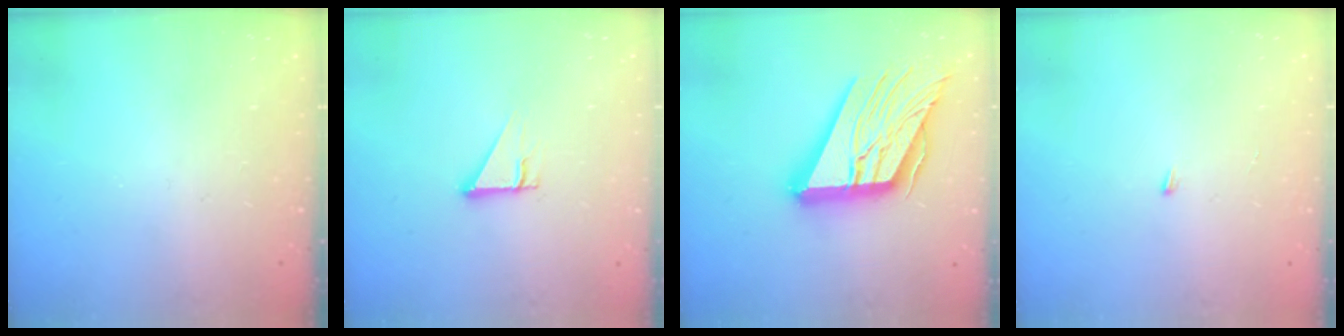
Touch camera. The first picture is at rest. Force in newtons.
{"total": 2.7, "press": 2.7, "slide": 0.1}
{"total": 23.2, "press": 23.0, "slide": 2.7}
{"total": 3.3, "press": 3.3, "slide": 0.2}